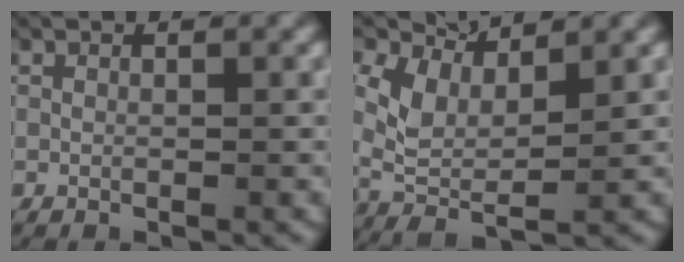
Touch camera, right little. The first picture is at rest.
{"total": 6.6, "force": [1.3, 4.7, 4.5], "torque": [-0.124, -0.021, 0.028]}